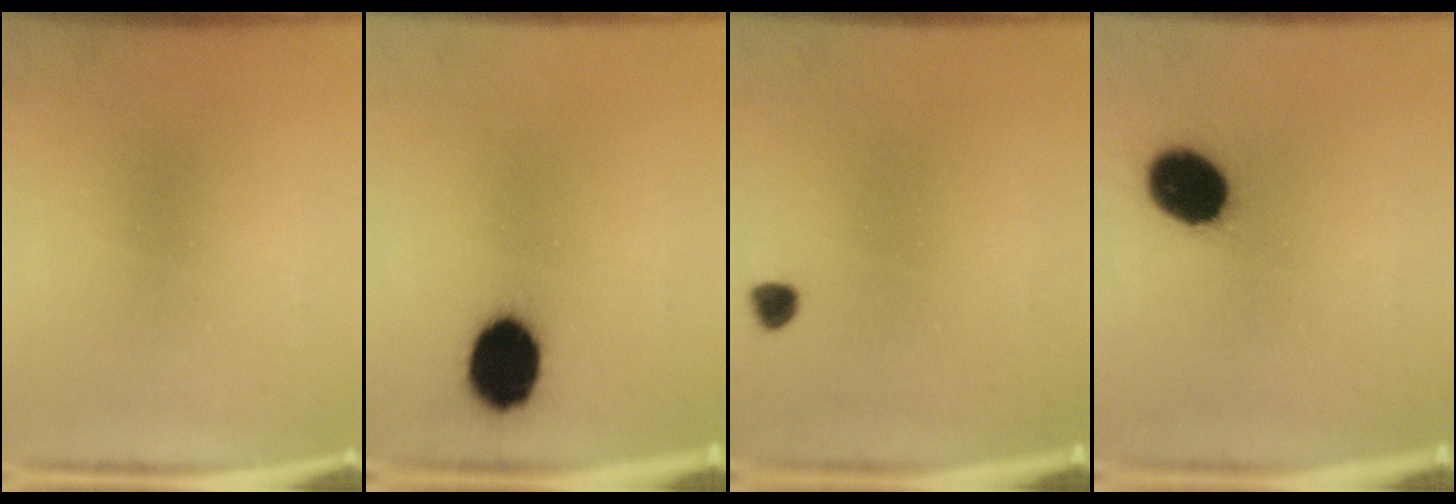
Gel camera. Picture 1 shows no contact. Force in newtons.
{"total": 11.8}
{"total": 1.8}
{"total": 12.1}